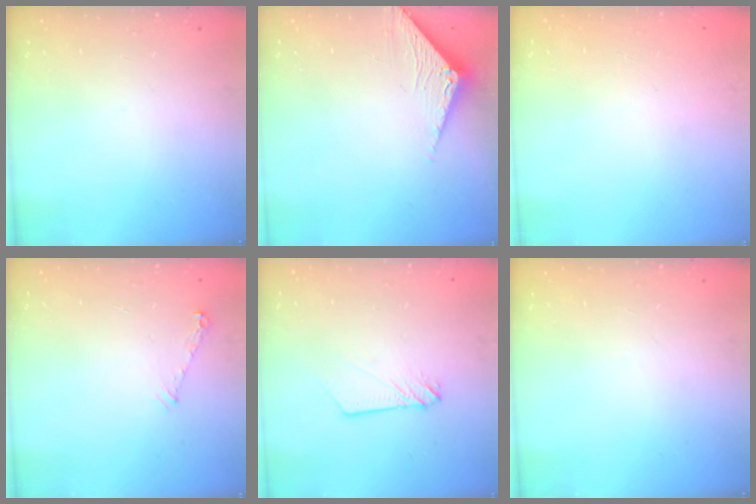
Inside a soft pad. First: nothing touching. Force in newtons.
{"total": 3.5, "press": 3.5, "slide": 0.2}
{"total": 0.7, "press": 0.3, "slide": 0.7}
{"total": 4.9, "press": 4.9, "slide": 0.5}
{"total": 2.9, "press": 2.9, "slide": 0.4}
{"total": 0.0}